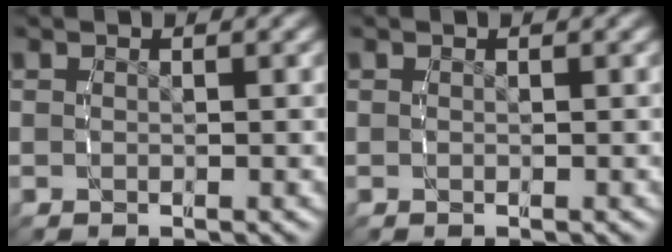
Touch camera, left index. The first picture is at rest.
{"total": 0.0}